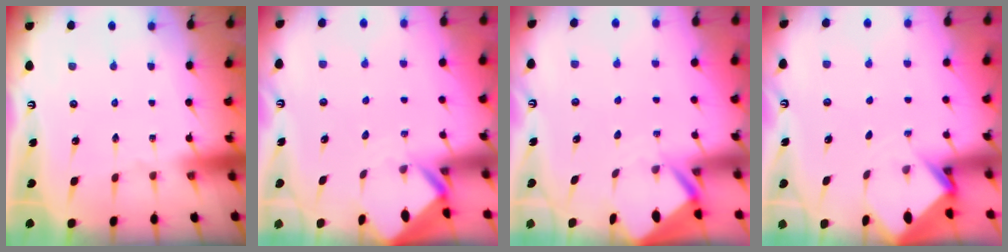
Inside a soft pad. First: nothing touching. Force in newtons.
{"total": 2.7, "press": 2.7, "slide": 0.2}
{"total": 3.3, "press": 3.2, "slide": 0.3}
{"total": 2.9, "press": 2.9, "slide": 0.2}